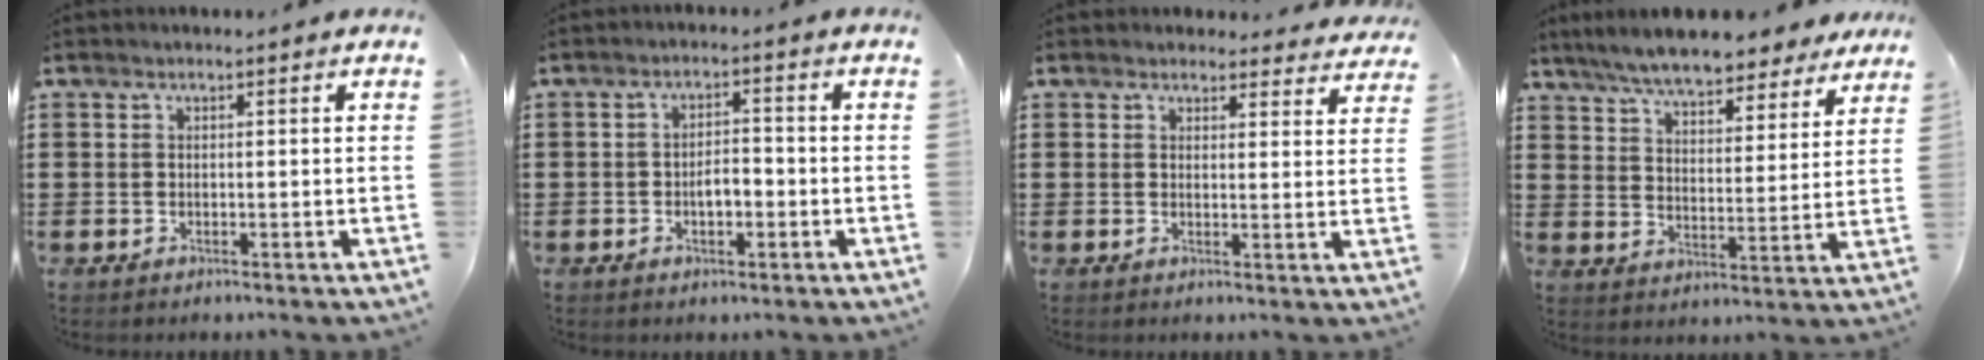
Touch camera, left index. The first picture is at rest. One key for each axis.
{"total": 3.2, "fx": -0.9, "fy": 1.4, "fz": 2.8, "tx": -0.043, "ty": 0.002, "tz": -0.020}
{"total": 2.9, "fx": 2.8, "fy": 0.8, "fz": 0.4, "tx": -0.008, "ty": -0.009, "tz": 0.051}
{"total": 6.3, "fx": 6.1, "fy": 0.4, "fz": 1.6, "tx": -0.061, "ty": -0.031, "tz": 0.107}